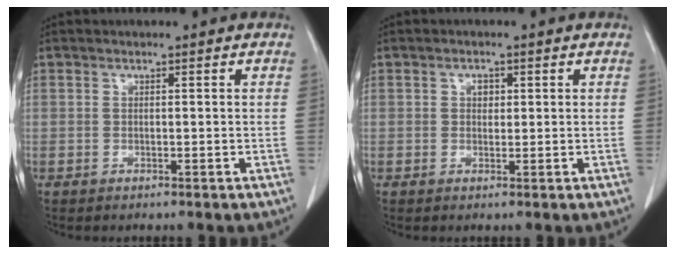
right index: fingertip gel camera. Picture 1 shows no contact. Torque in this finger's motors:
{"motor_torque": [0.42, -0.02, -0.03, 0.00]}